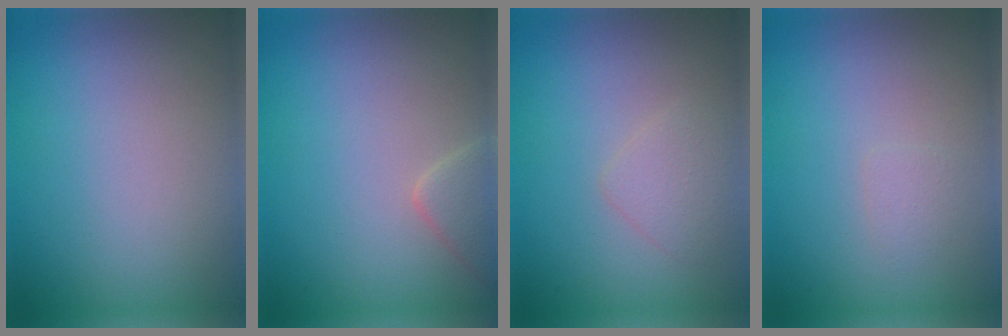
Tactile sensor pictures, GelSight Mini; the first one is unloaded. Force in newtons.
{"total": 1.9, "press": 1.9, "slide": 0.2}
{"total": 1.7, "press": 1.7, "slide": 0.1}
{"total": 0.9, "press": 0.9, "slide": 0.0}